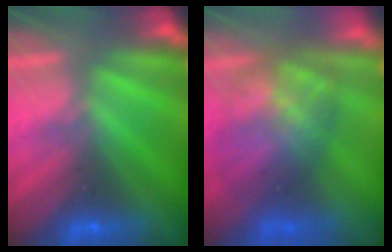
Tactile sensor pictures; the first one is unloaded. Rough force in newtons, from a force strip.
{"total": 7.4}